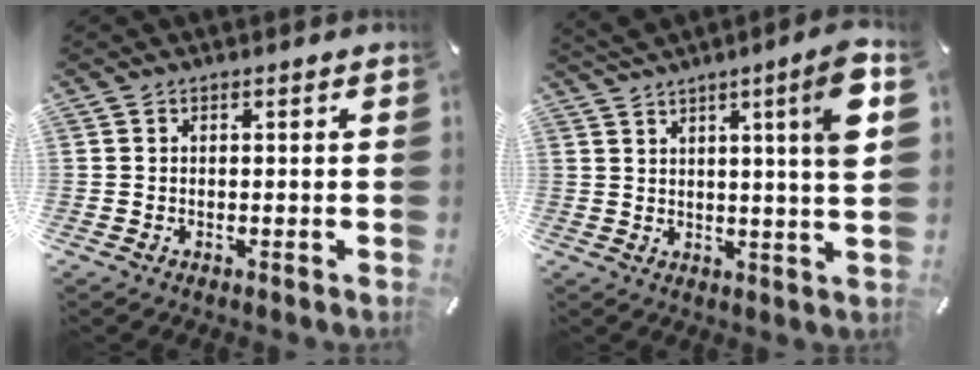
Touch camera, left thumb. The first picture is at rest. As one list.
[{"total": 11.0, "force": [4.8, -0.1, 9.9], "torque": [-0.149, -0.029, 0.072]}]